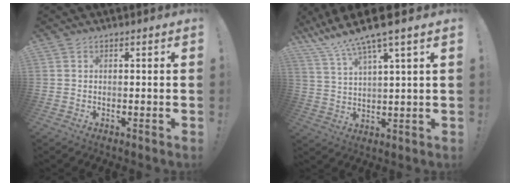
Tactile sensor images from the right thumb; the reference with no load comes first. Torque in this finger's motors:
{"motor_torque": [1.48, 1.68, 1.17, 1.07, 0.05]}